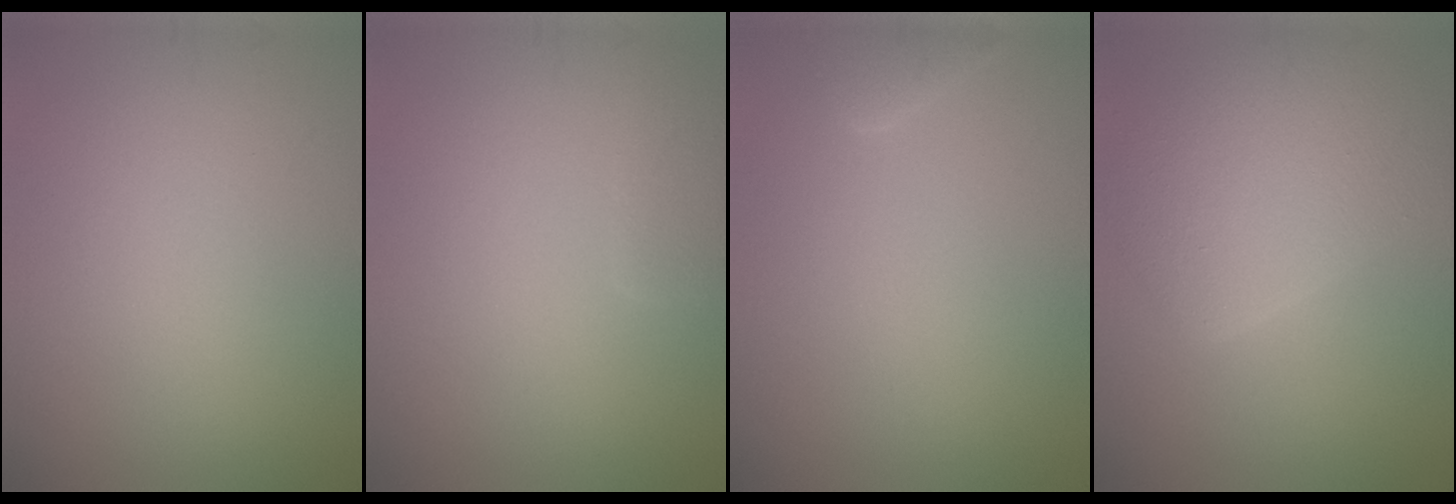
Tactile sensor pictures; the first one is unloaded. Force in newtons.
{"total": 1.6, "press": 1.5, "slide": 0.2}
{"total": 1.8, "press": 1.8, "slide": 0.2}
{"total": 6.9, "press": 6.9, "slide": 0.5}